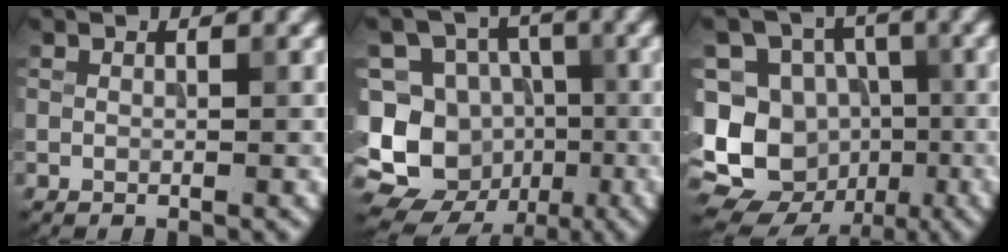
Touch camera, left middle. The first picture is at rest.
{"total": 14.6, "force": [-5.1, 13.1, 3.7], "torque": [-0.106, 0.004, -0.078]}
{"total": 13.0, "force": [-4.2, 11.5, 4.5], "torque": [-0.101, 0.002, -0.079]}